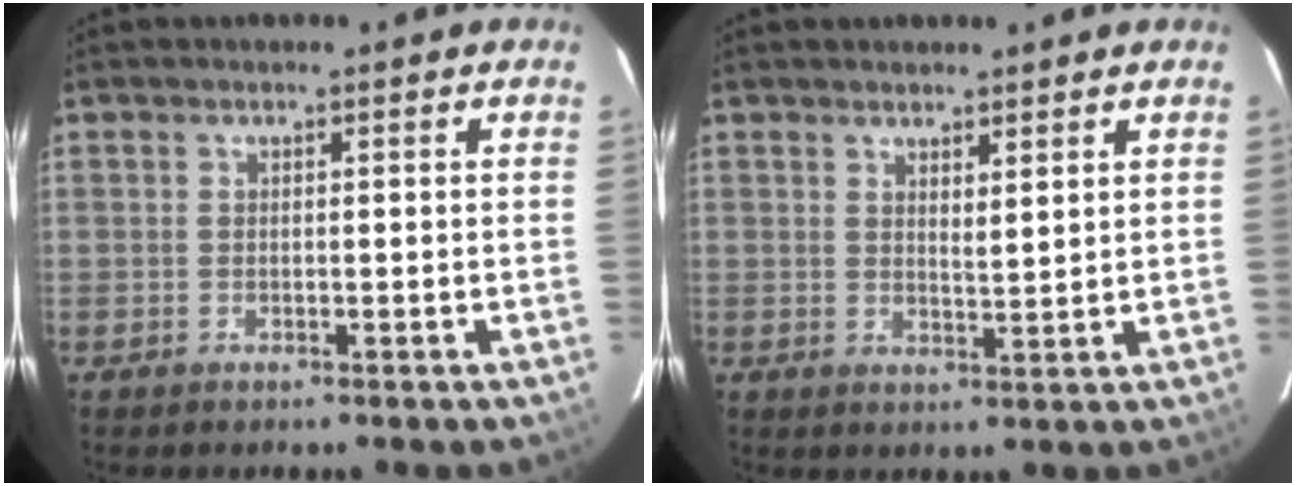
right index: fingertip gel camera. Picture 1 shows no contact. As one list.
[{"total": 3.1, "force": [2.4, 0.1, 2.0], "torque": [-0.032, -0.005, 0.038]}]